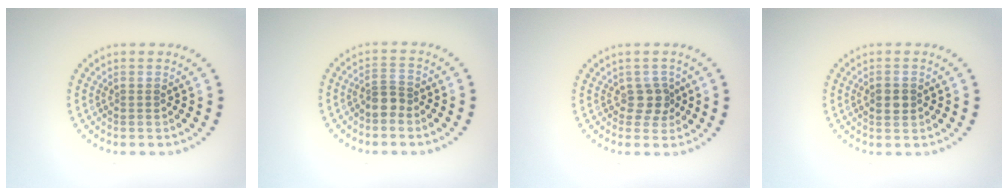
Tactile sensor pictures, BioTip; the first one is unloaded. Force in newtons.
{"total": 1.9, "press": 1.6, "slide": 1.0}
{"total": 1.8, "press": 1.5, "slide": 1.0}
{"total": 2.0, "press": 1.9, "slide": 0.1}